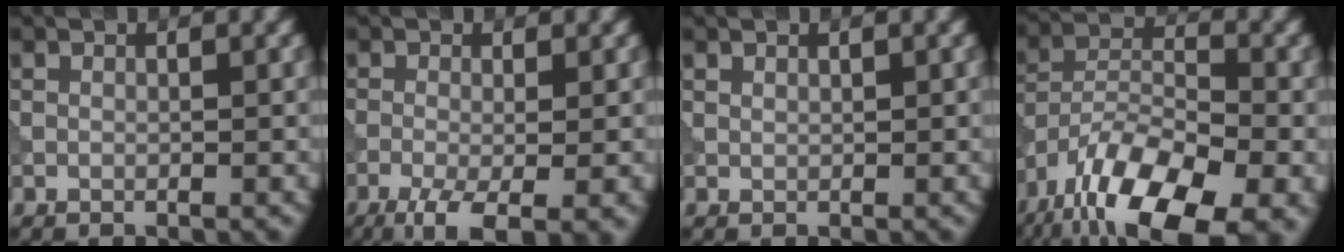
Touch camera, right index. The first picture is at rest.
{"total": 5.7, "force": [-2.7, 1.8, 4.7], "torque": [-0.093, -0.008, -0.044]}
{"total": 0.6, "force": [0.6, 0.2, -0.1], "torque": [-0.002, 0.000, 0.014]}
{"total": 15.1, "force": [-10.4, 5.8, 9.2], "torque": [-0.170, -0.019, -0.166]}